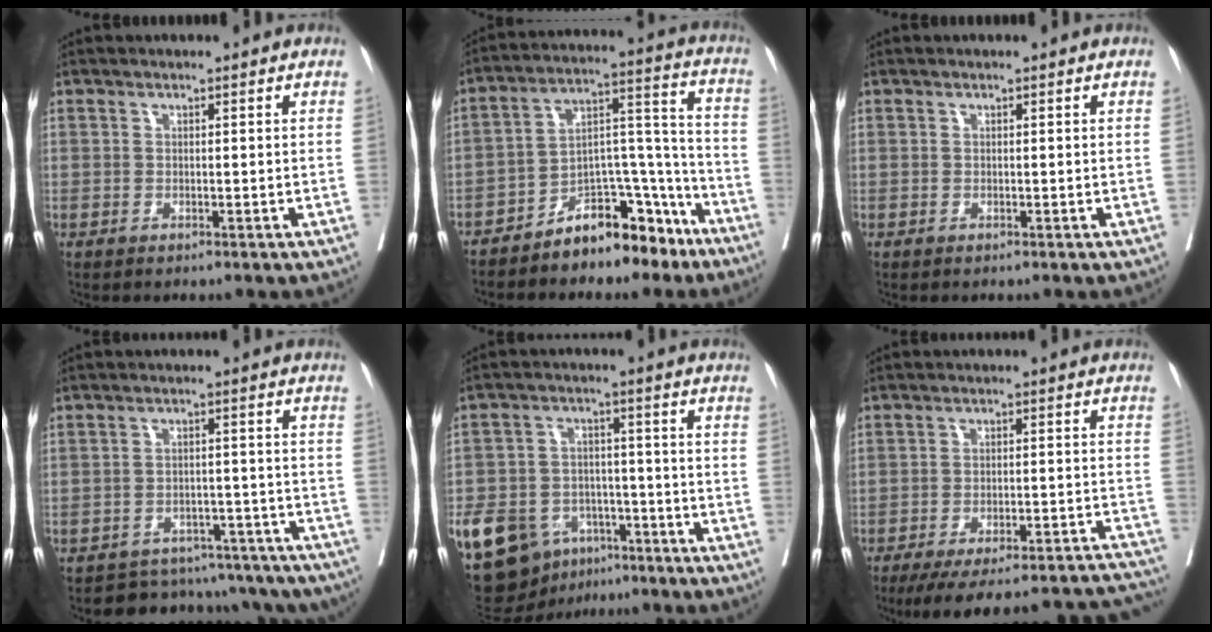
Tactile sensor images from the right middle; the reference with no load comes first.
{"total": 12.8, "force": [-9.7, 5.3, 6.4], "torque": [-0.093, 0.049, -0.159]}
{"total": 0.0}
{"total": 17.0, "force": [-15.4, 6.4, 3.3], "torque": [-0.030, 0.033, -0.178]}
{"total": 16.6, "force": [-8.8, 11.2, 8.4], "torque": [-0.181, 0.014, -0.136]}
{"total": 26.9, "force": [-24.8, 4.1, 9.7], "torque": [-0.102, -0.008, -0.315]}